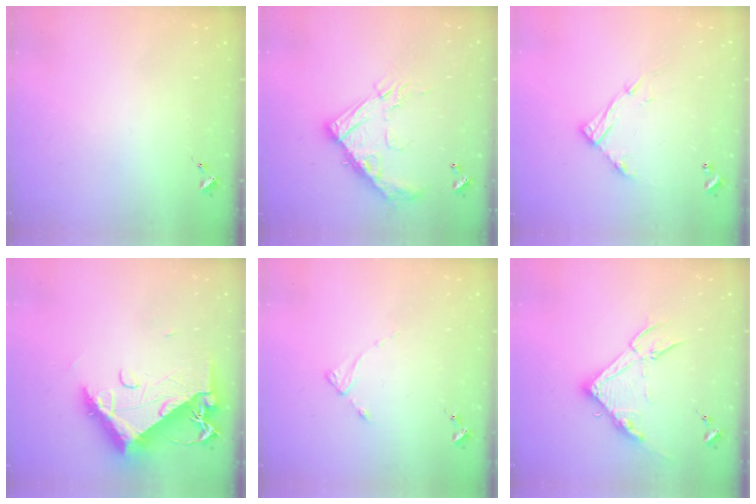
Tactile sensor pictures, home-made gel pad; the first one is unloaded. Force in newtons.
{"total": 17.2, "press": 17.2, "slide": 1.2}
{"total": 12.2, "press": 12.1, "slide": 0.9}
{"total": 15.2, "press": 15.1, "slide": 1.3}
{"total": 2.4, "press": 2.4, "slide": 0.3}
{"total": 15.2, "press": 15.2, "slide": 0.6}